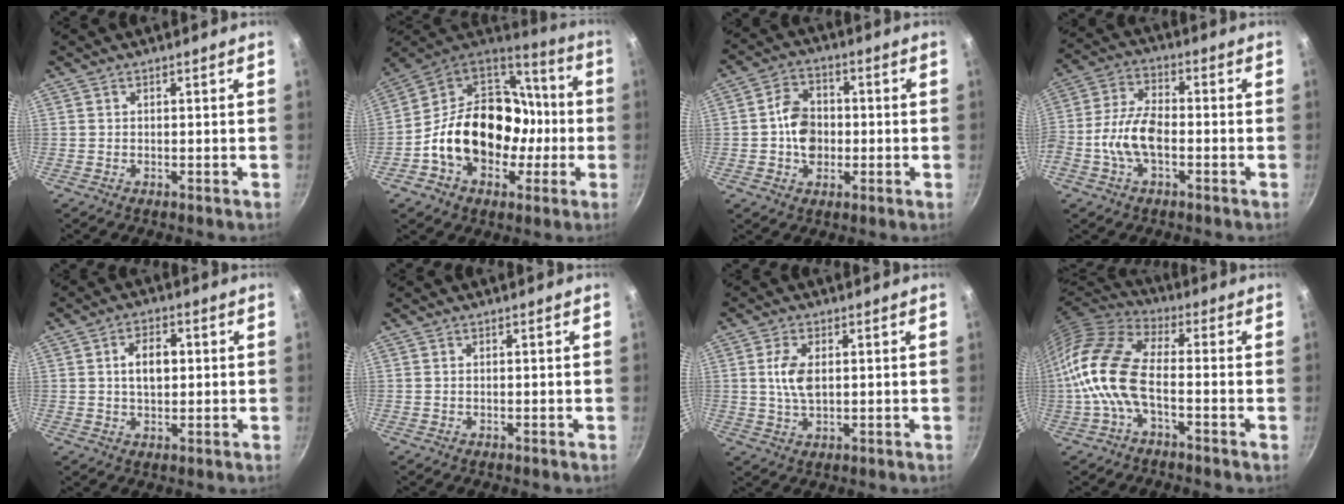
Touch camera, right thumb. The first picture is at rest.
{"total": 24.4, "force": [-4.0, 18.5, 15.4], "torque": [-0.234, 0.062, -0.056]}
{"total": 8.2, "force": [-0.7, 6.4, 5.1], "torque": [-0.061, 0.015, -0.021]}
{"total": 9.7, "force": [-2.4, 5.2, 7.8], "torque": [-0.151, 0.032, -0.058]}
{"total": 6.2, "force": [0.8, 3.9, 4.8], "torque": [-0.066, 0.008, 0.011]}
{"total": 0.0}
{"total": 5.9, "force": [0.9, 3.1, 4.9], "torque": [-0.095, -0.001, 0.017]}
{"total": 13.3, "force": [-3.0, 6.3, 11.3], "torque": [-0.231, 0.032, -0.078]}